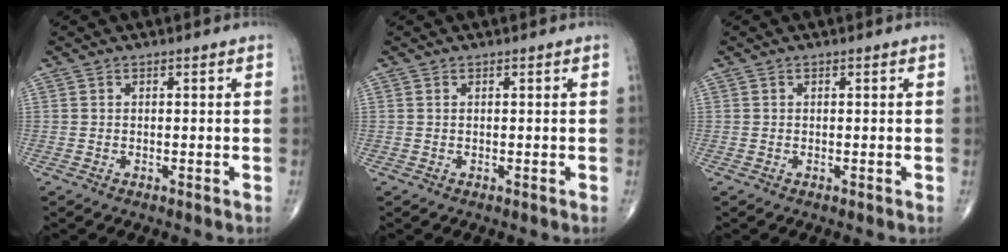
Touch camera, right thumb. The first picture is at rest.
{"total": 0.0}
{"total": 0.0}